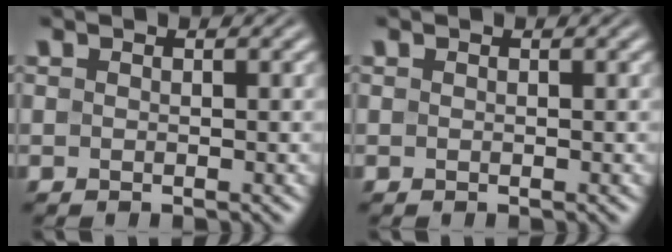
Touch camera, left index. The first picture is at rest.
{"total": 0.0}